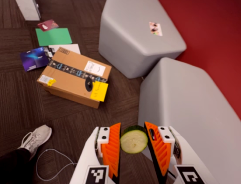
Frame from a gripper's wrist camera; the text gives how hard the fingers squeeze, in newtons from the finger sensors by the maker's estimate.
{"total": 9.0, "left": 9.2, "right": 8.9}